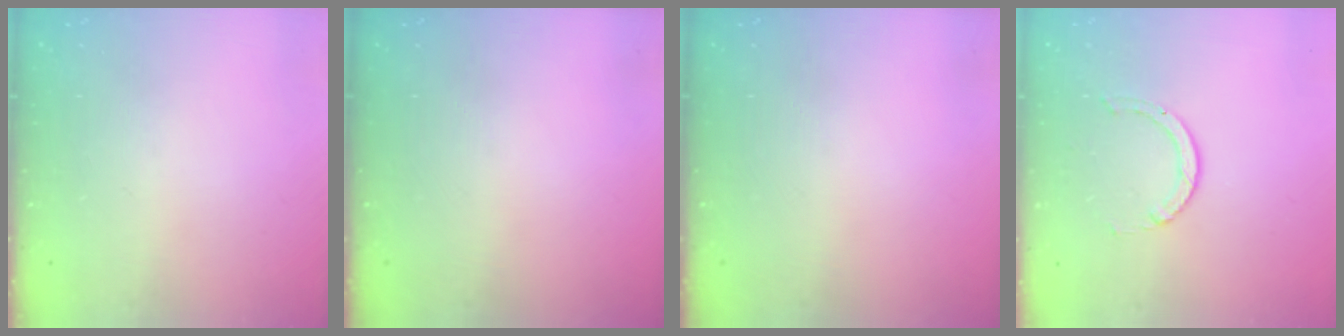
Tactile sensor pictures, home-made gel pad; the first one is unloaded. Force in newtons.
{"total": 0.0}
{"total": 0.0}
{"total": 1.5, "press": 1.5, "slide": 0.2}